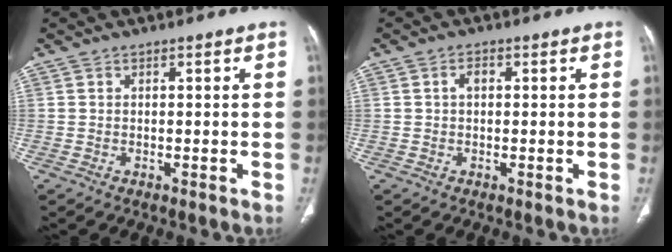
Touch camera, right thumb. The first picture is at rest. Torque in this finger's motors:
{"motor_torque": [-0.03, 0.21, 0.41, 0.16, -0.04]}